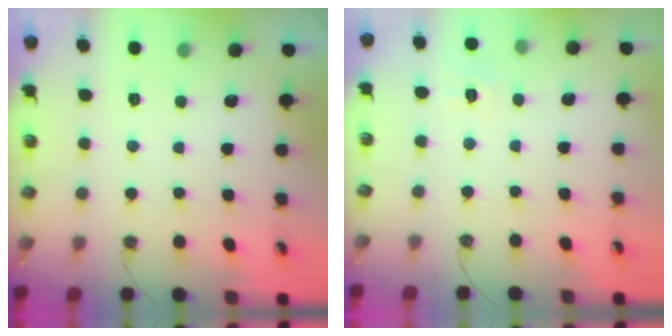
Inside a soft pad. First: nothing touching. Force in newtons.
{"total": 2.5, "press": 2.5, "slide": 0.5}